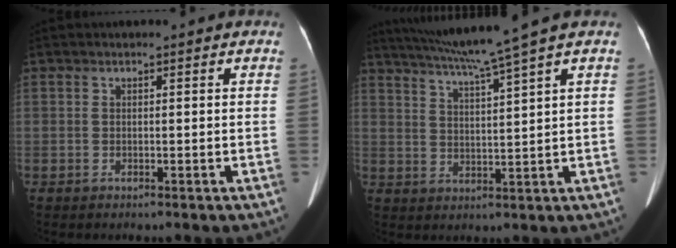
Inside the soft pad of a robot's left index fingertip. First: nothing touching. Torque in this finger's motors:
{"motor_torque": [0.11, -0.43, 0.00, 0.08]}